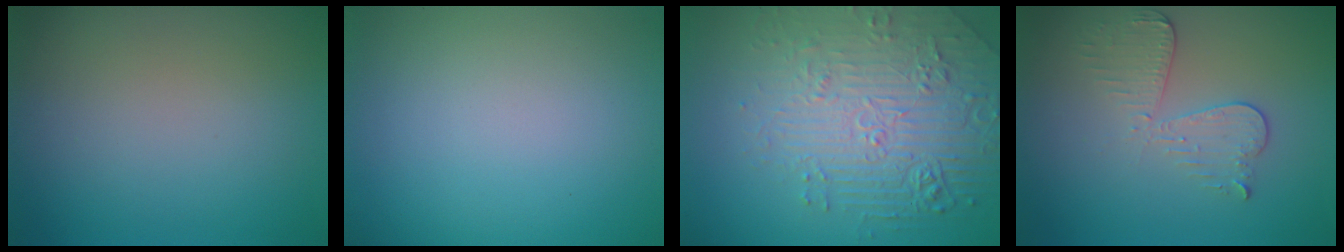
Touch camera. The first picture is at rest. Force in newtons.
{"total": 0.0}
{"total": 5.7, "press": 5.0, "slide": 2.8}
{"total": 3.1, "press": 2.7, "slide": 1.4}